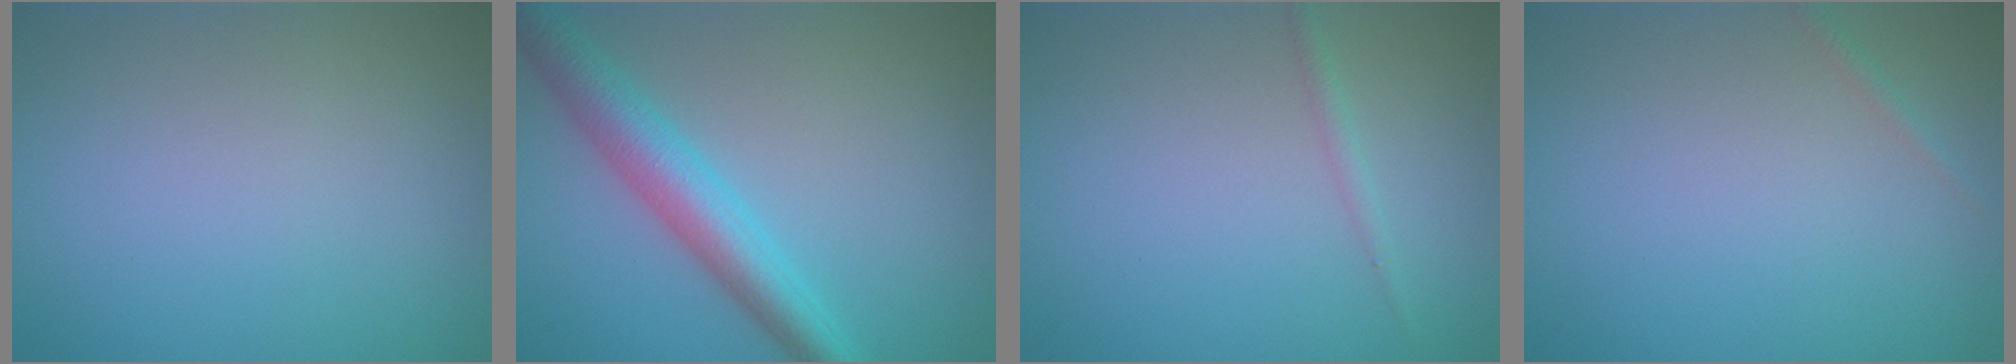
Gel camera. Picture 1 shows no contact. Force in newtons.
{"total": 5.3, "press": 5.3, "slide": 0.1}
{"total": 0.9, "press": 0.9, "slide": 0.1}
{"total": 0.6, "press": 0.6, "slide": 0.0}